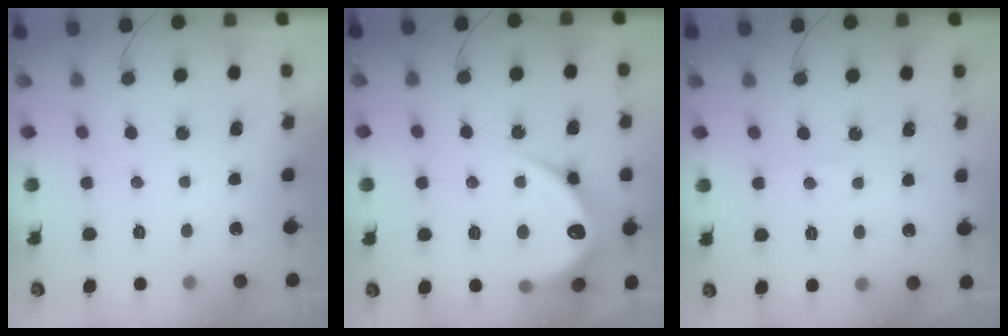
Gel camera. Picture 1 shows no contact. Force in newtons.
{"total": 15.6, "press": 15.6, "slide": 0.4}
{"total": 2.7, "press": 2.7, "slide": 0.3}